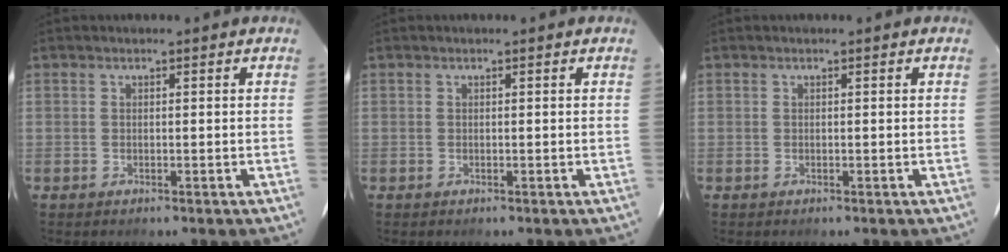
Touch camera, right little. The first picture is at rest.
{"total": 0.0}
{"total": 0.0}